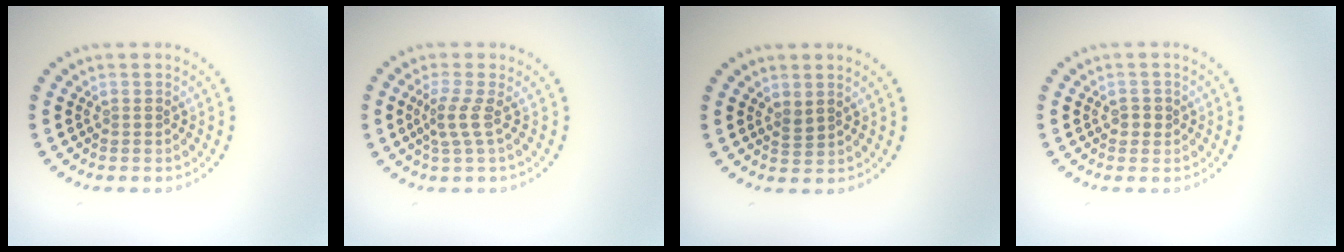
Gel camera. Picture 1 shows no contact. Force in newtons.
{"total": 2.1, "press": 1.4, "slide": 1.5}
{"total": 0.9, "press": 0.7, "slide": 0.5}
{"total": 1.2, "press": 1.1, "slide": 0.4}